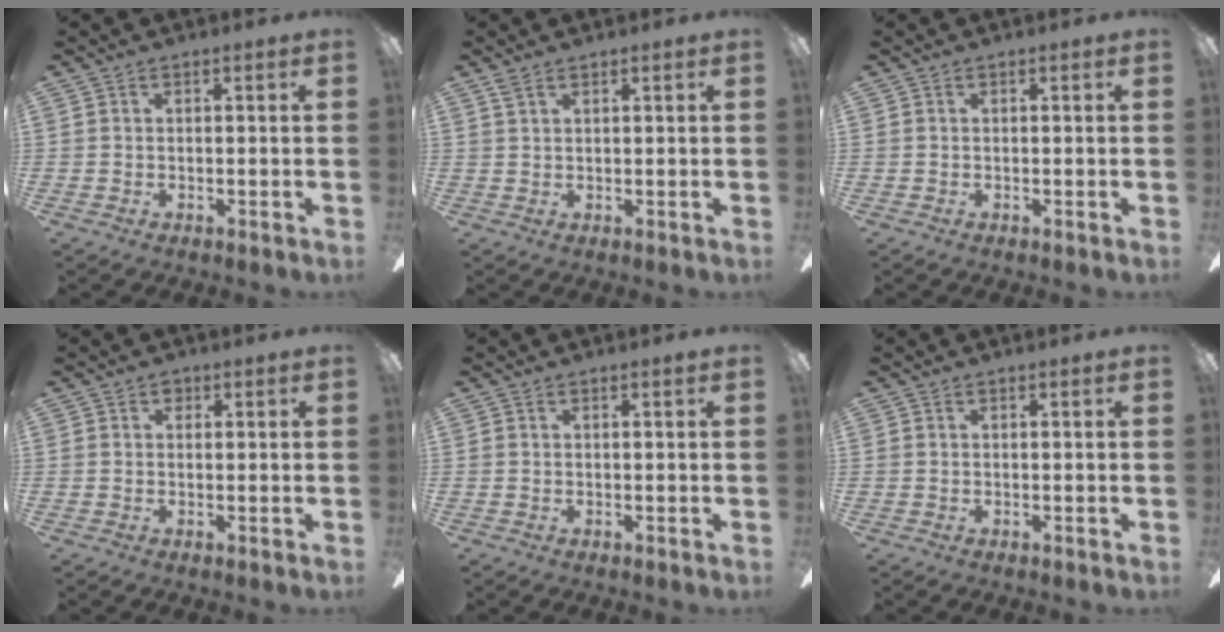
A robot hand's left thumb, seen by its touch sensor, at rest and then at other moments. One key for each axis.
{"total": 1.8, "fx": 1.4, "fy": 0.7, "fz": 0.9, "tx": -0.021, "ty": 0.001, "tz": 0.025}
{"total": 0.0}
{"total": 1.2, "fx": 0.5, "fy": 1.0, "fz": 0.5, "tx": -0.001, "ty": 0.001, "tz": 0.008}
{"total": 0.0}
{"total": 0.0}